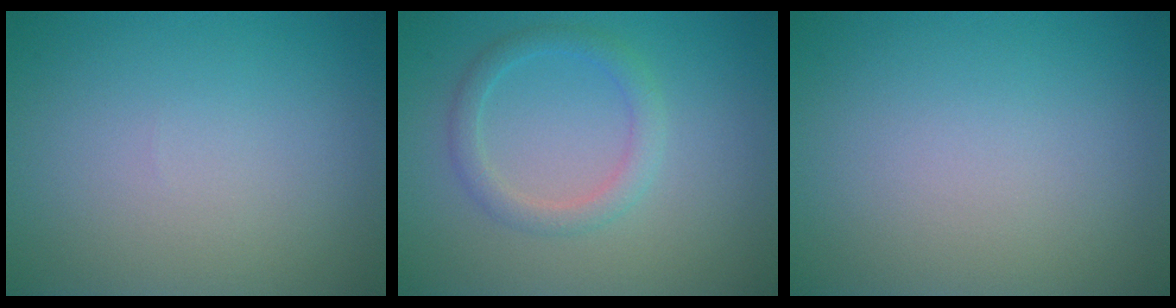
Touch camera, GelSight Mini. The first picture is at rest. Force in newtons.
{"total": 2.3, "press": 2.3, "slide": 0.1}
{"total": 0.0}